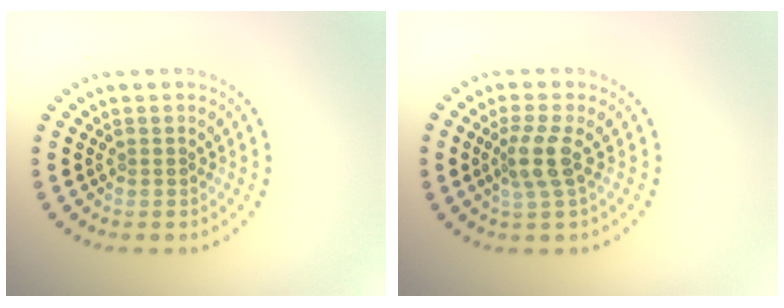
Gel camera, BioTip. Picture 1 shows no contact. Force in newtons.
{"total": 2.7, "press": 2.1, "slide": 1.6}